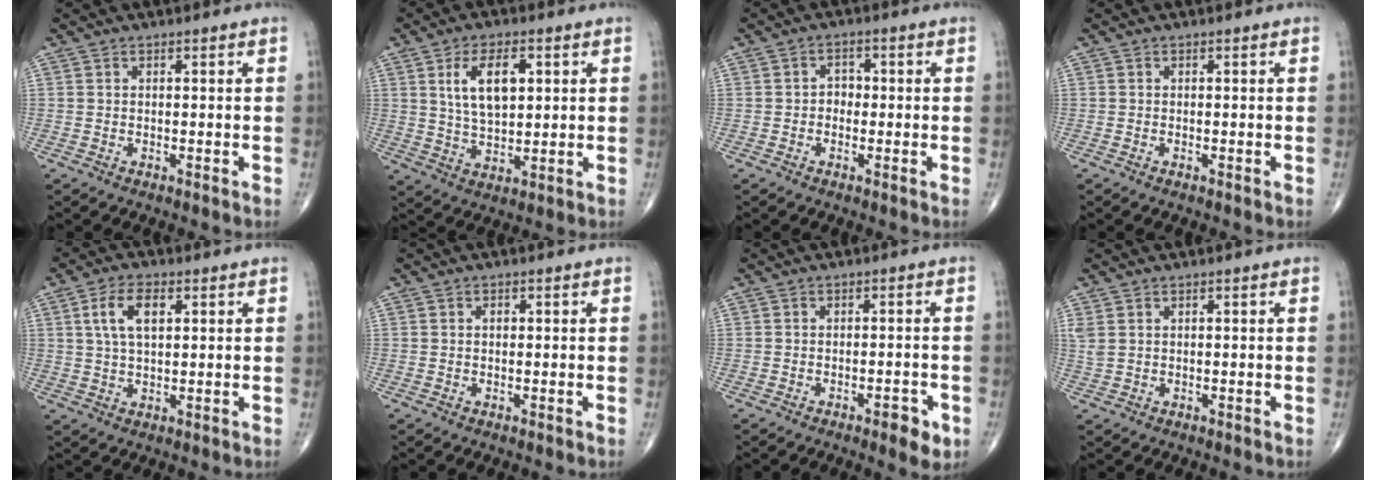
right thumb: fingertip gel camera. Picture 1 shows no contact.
{"total": 9.7, "force": [2.9, 5.0, 7.8], "torque": [-0.128, -0.008, 0.056]}
{"total": 2.5, "force": [-0.4, 2.0, 1.3], "torque": [-0.002, 0.011, -0.014]}
{"total": 0.0}
{"total": 7.0, "force": [2.2, 3.5, 5.7], "torque": [-0.108, 0.002, 0.043]}
{"total": 0.9, "force": [0.2, 0.6, 0.7], "torque": [-0.009, 0.002, 0.002]}
{"total": 4.4, "force": [-2.2, 1.5, 3.5], "torque": [-0.039, 0.006, -0.027]}
{"total": 2.0, "force": [0.9, 1.1, 1.3], "torque": [-0.040, 0.006, 0.026]}